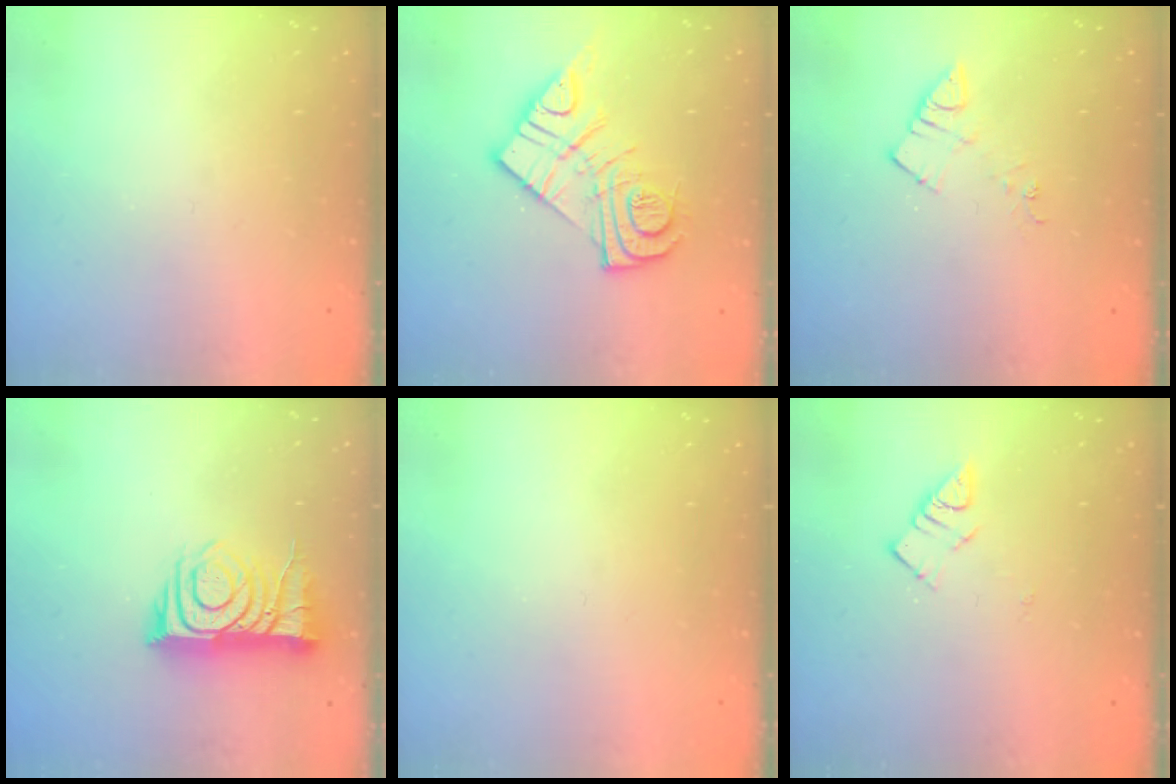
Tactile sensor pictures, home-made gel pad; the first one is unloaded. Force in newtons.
{"total": 14.7, "press": 14.7, "slide": 1.3}
{"total": 5.2, "press": 5.2, "slide": 0.7}
{"total": 11.3, "press": 11.2, "slide": 1.4}
{"total": 0.0}
{"total": 5.0, "press": 5.0, "slide": 0.2}